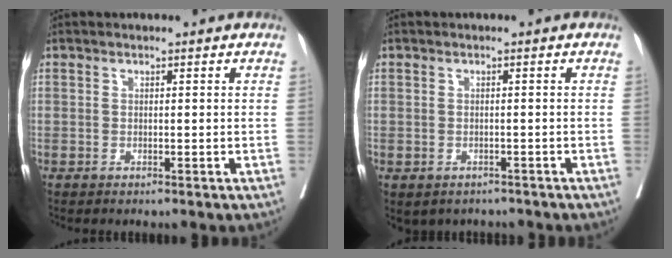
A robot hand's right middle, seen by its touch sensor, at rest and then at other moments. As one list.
[{"total": 4.4, "force": [-3.5, 2.3, 1.4], "torque": [-0.016, 0.010, -0.040]}]